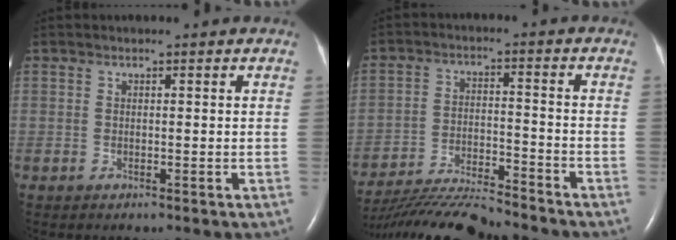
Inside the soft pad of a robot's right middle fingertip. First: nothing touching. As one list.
[{"total": 14.6, "force": [-13.8, 0.2, 4.7], "torque": [-0.089, -0.018, -0.231]}]